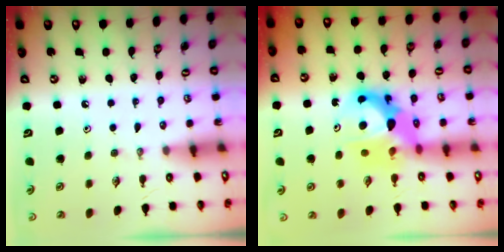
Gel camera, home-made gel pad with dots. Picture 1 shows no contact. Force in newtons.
{"total": 10.9, "press": 10.8, "slide": 0.9}